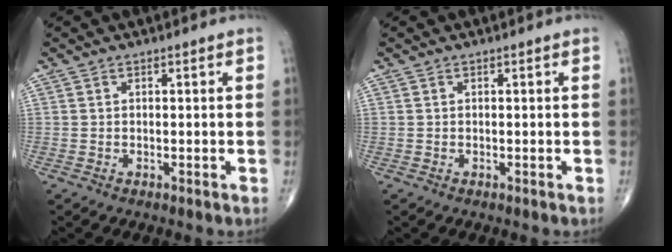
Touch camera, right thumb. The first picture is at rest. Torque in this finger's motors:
{"motor_torque": [-0.15, 0.15, -0.05, -0.05, 0.00]}